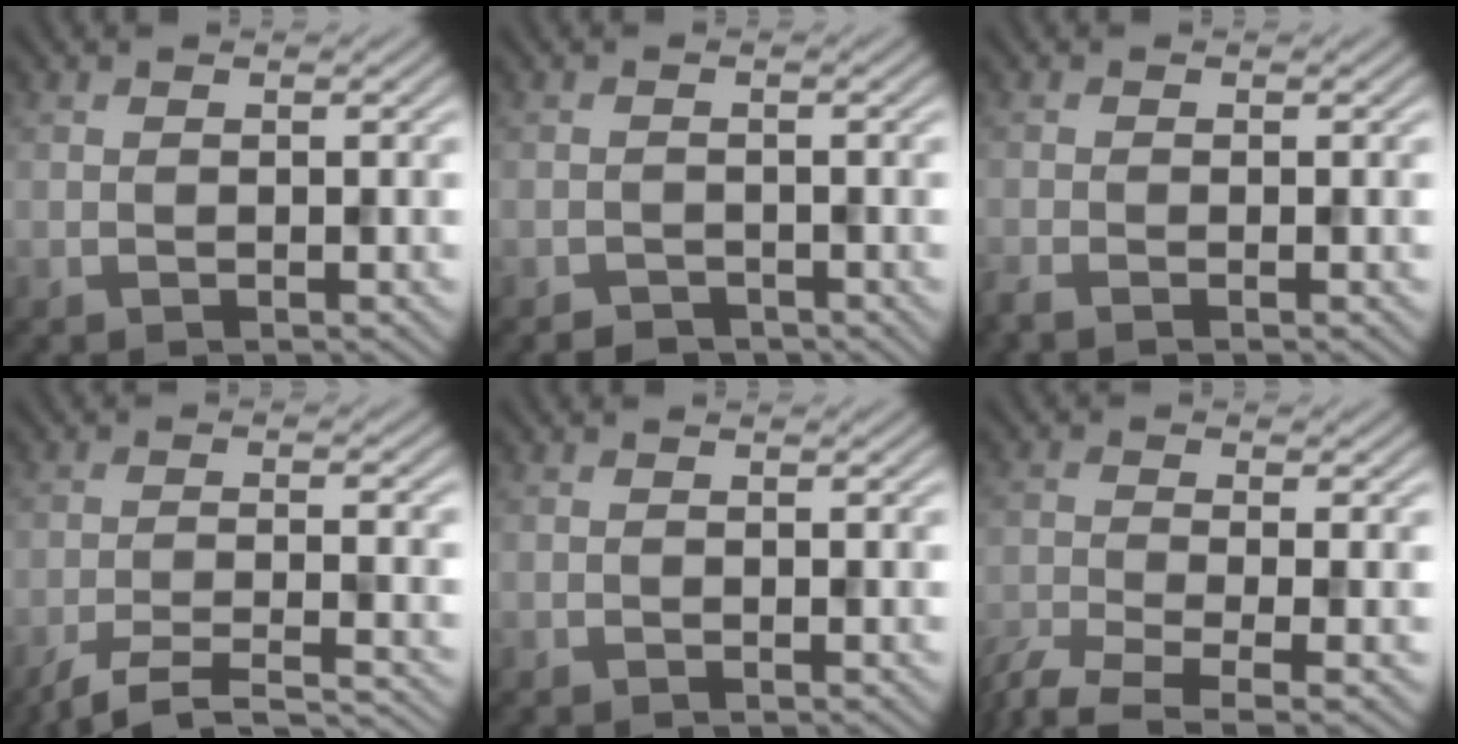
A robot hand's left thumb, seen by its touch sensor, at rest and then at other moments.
{"total": 1.4, "force": [-1.3, 0.6, 0.2], "torque": [-0.002, 0.000, -0.024]}
{"total": 1.7, "force": [-1.2, 0.2, 1.2], "torque": [-0.023, -0.005, -0.031]}
{"total": 6.6, "force": [-5.3, 1.1, 3.8], "torque": [-0.071, -0.005, -0.091]}
{"total": 0.0}
{"total": 6.0, "force": [-4.0, 1.5, 4.2], "torque": [-0.085, -0.018, -0.077]}